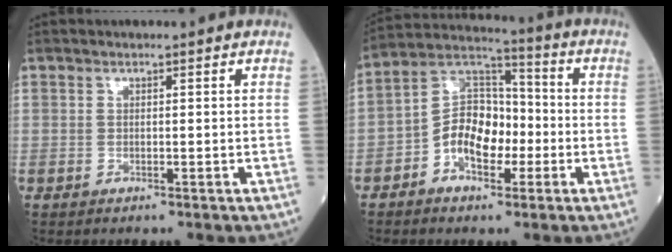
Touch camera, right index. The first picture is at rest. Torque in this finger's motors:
{"motor_torque": [0.89, -0.54, 0.26, 0.10]}